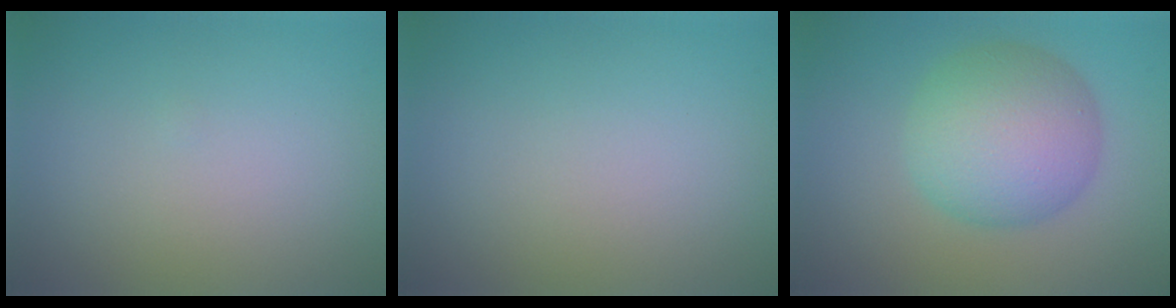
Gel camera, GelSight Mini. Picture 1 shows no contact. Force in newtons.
{"total": 0.0}
{"total": 7.5, "press": 7.5, "slide": 0.0}